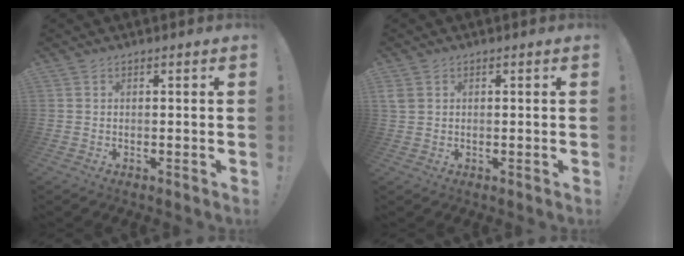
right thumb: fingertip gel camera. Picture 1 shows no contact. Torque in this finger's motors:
{"motor_torque": [0.06, 0.86, -0.17, 0.05, 0.00]}